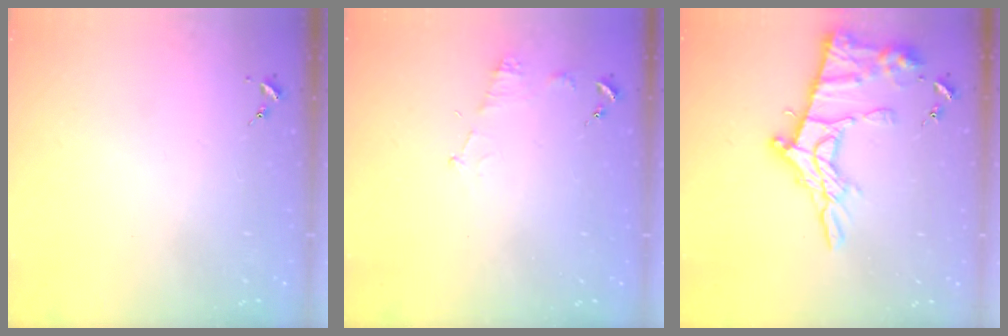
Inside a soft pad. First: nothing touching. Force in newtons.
{"total": 6.4, "press": 6.4, "slide": 0.5}
{"total": 18.5, "press": 18.4, "slide": 1.5}